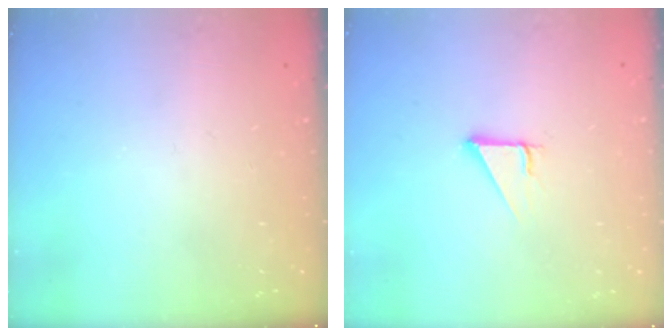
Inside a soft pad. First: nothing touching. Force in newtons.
{"total": 2.7, "press": 2.7, "slide": 0.0}